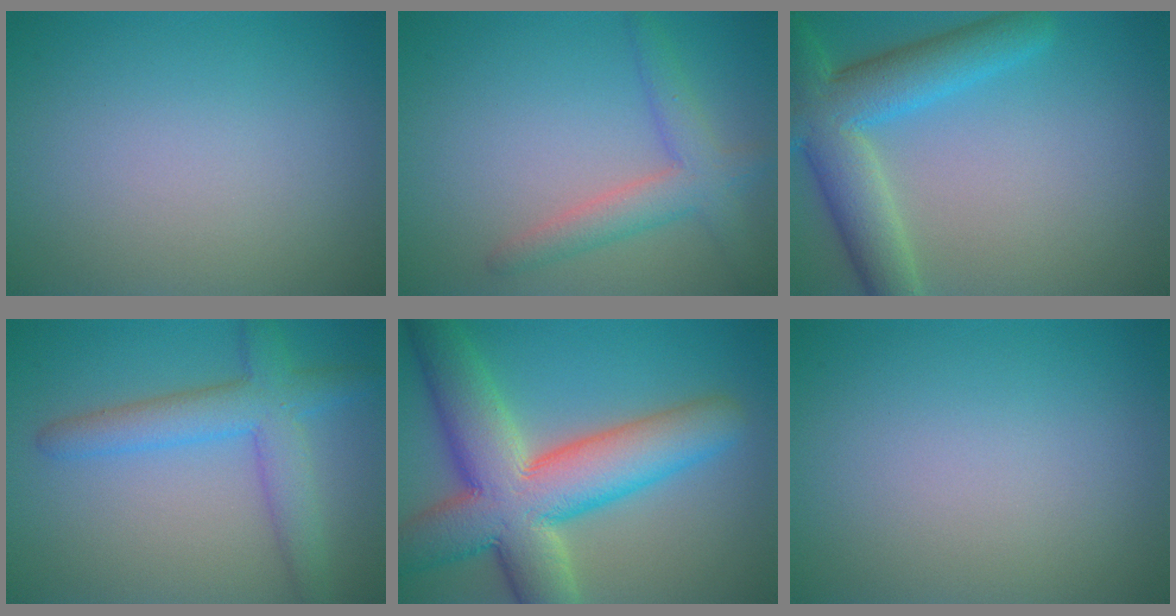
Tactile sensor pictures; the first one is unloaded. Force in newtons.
{"total": 3.5, "press": 3.5, "slide": 0.2}
{"total": 7.3, "press": 7.3, "slide": 0.4}
{"total": 4.9, "press": 4.9, "slide": 0.3}
{"total": 12.1, "press": 12.0, "slide": 0.8}
{"total": 0.0}